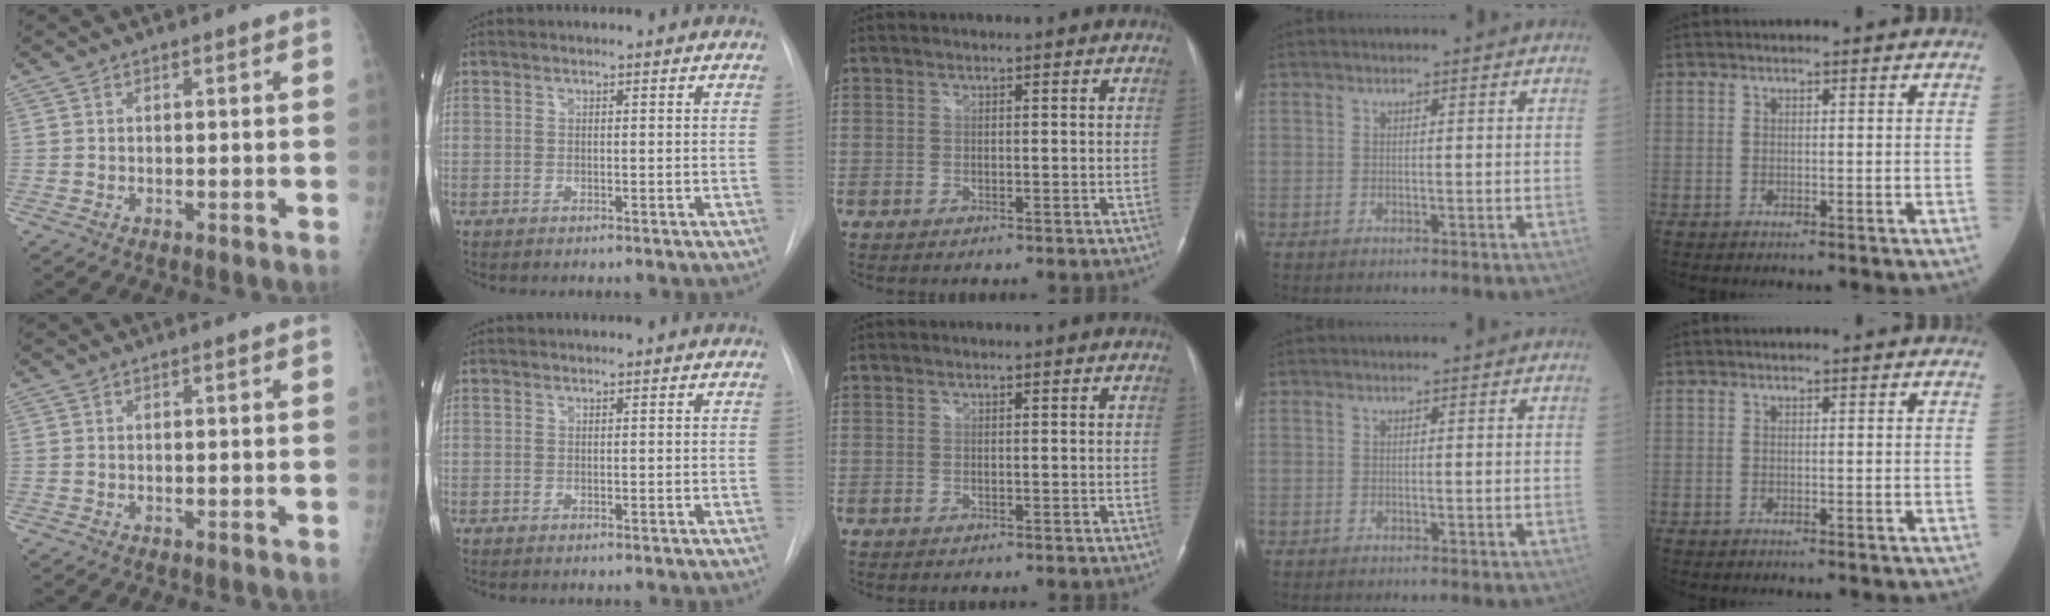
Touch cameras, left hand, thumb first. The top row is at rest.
{}